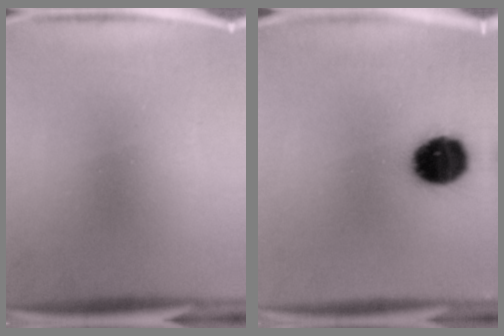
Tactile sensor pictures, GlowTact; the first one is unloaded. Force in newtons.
{"total": 13.7}